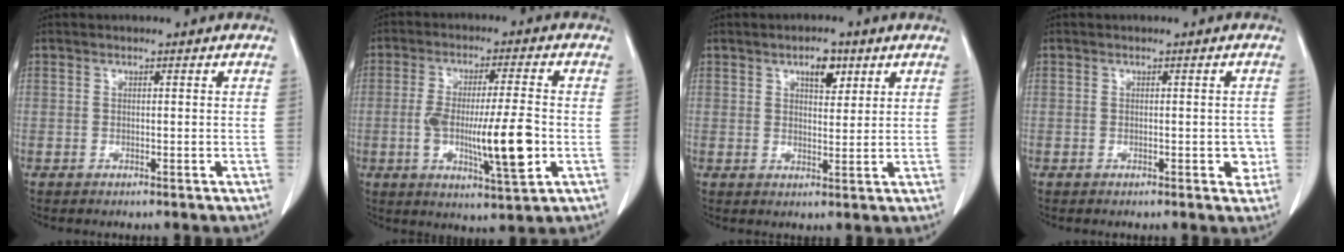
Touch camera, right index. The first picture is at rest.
{"total": 12.0, "force": [-2.3, 1.3, 11.7], "torque": [-0.205, -0.008, -0.036]}
{"total": 4.1, "force": [2.2, 1.8, 2.9], "torque": [-0.046, 0.000, 0.035]}
{"total": 2.6, "force": [-0.5, 1.3, 2.2], "torque": [-0.017, 0.001, -0.005]}